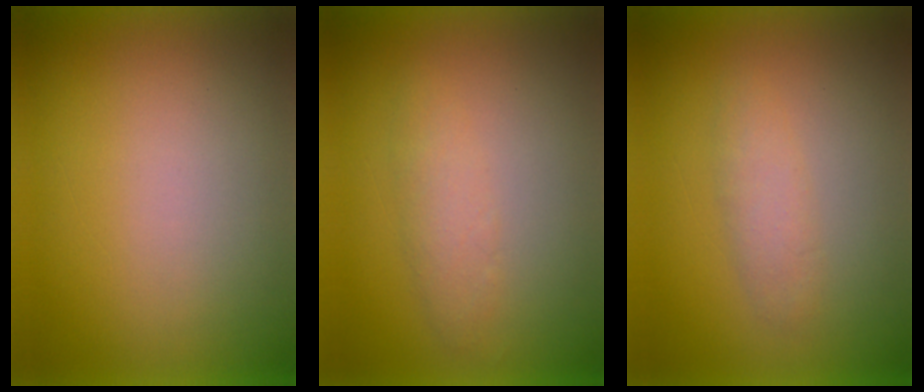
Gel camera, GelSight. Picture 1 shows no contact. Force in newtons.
{"total": 2.4}
{"total": 2.3}